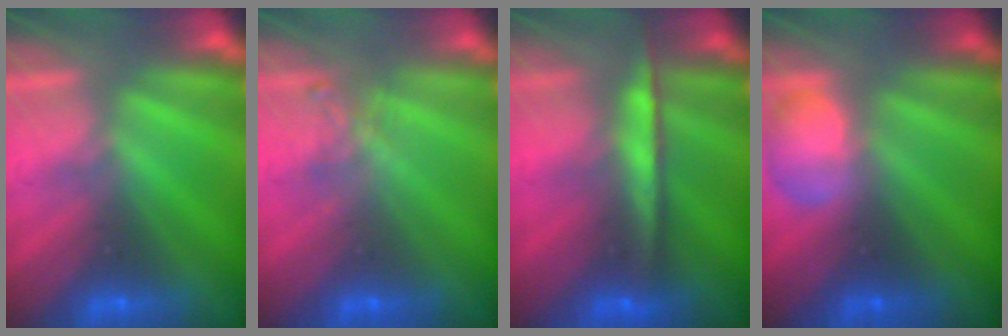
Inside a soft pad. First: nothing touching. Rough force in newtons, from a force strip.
{"total": 2.3}
{"total": 8.4}
{"total": 2.4}